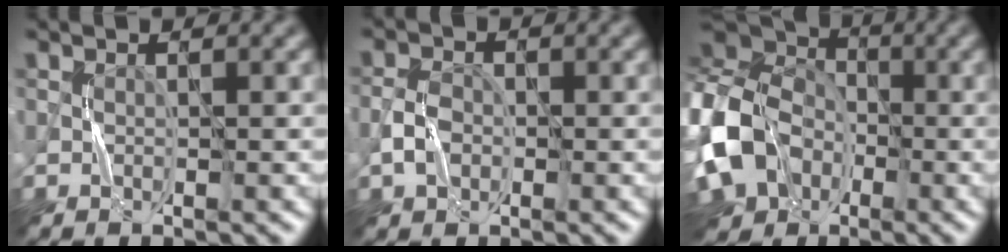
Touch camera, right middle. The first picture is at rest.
{"total": 2.3, "force": [-0.7, 1.8, 1.3], "torque": [-0.020, 0.004, -0.017]}
{"total": 13.5, "force": [-3.4, 10.9, 7.3], "torque": [-0.167, -0.009, -0.078]}